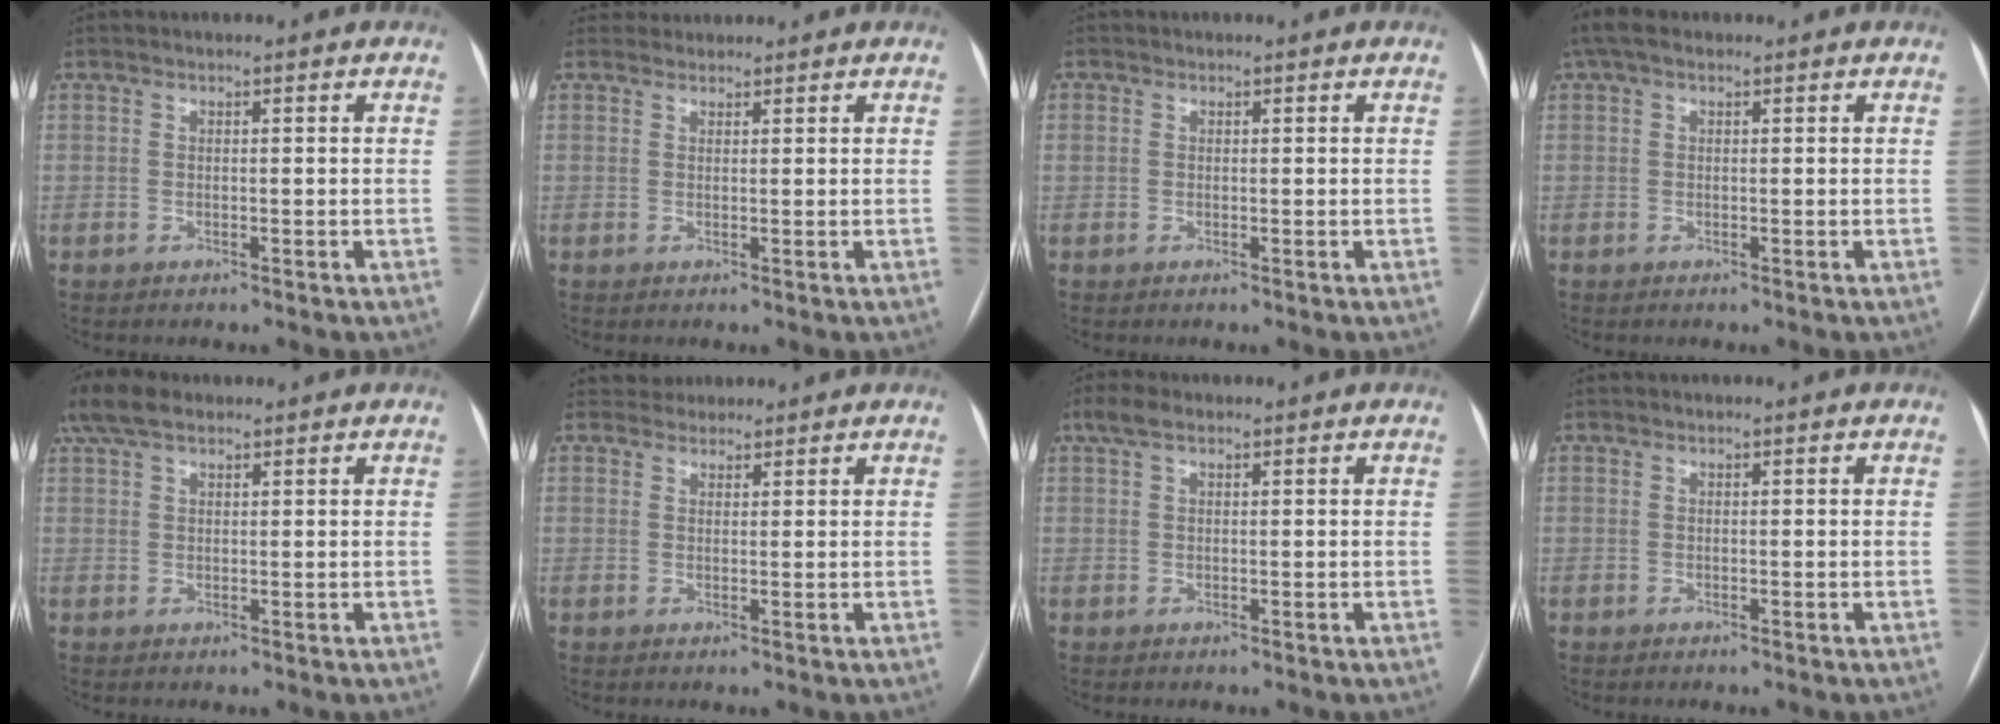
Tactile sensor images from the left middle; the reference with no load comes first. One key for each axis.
{"total": 1.6, "fx": 1.5, "fy": 0.4, "fz": -0.5, "tx": 0.004, "ty": 0.016, "tz": 0.027}
{"total": 1.5, "fx": -0.9, "fy": -0.9, "fz": -0.7, "tx": 0.025, "ty": -0.009, "tz": -0.018}
{"total": 3.5, "fx": 2.1, "fy": 1.6, "fz": 2.3, "tx": -0.057, "ty": 0.038, "tz": 0.042}
{"total": 5.9, "fx": 4.4, "fy": 2.3, "fz": 3.3, "tx": -0.079, "ty": 0.034, "tz": 0.089}
{"total": 2.2, "fx": 2.0, "fy": 1.0, "fz": -0.5, "tx": 0.011, "ty": 0.015, "tz": 0.029}
{"total": 2.9, "fx": 1.8, "fy": 1.1, "fz": 2.0, "tx": -0.048, "ty": 0.025, "tz": 0.039}
{"total": 0.0}